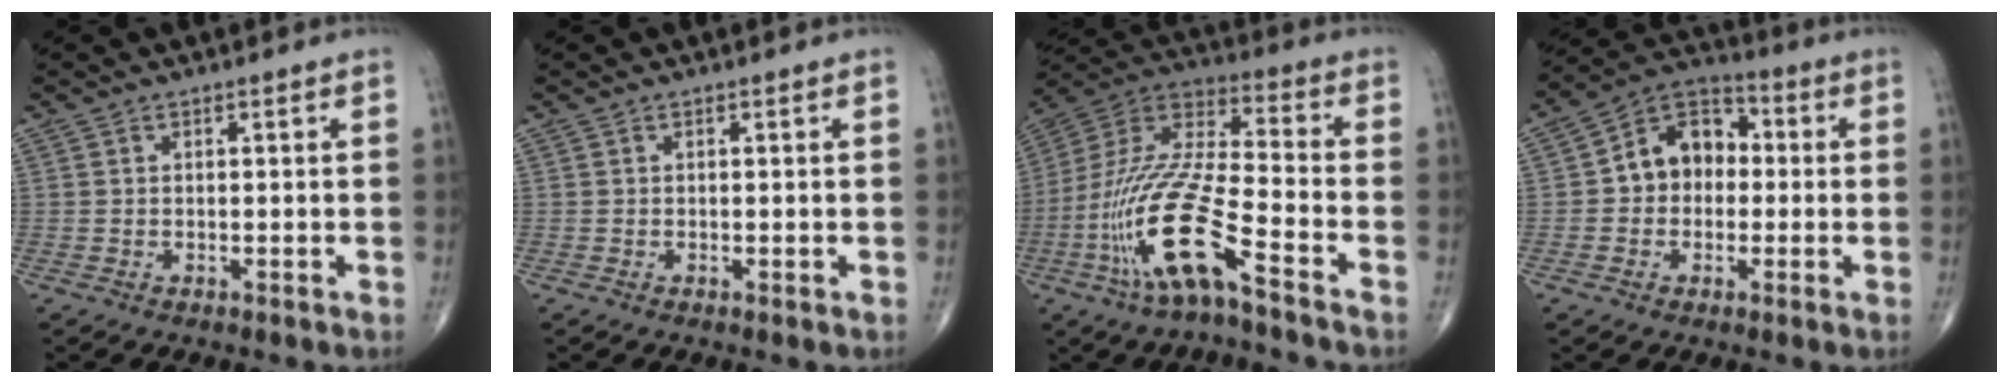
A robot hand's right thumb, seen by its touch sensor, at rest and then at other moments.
{"total": 0.0}
{"total": 19.2, "force": [-8.9, 4.1, 16.5], "torque": [-0.368, 0.041, -0.172]}
{"total": 11.0, "force": [0.3, 8.4, 7.0], "torque": [-0.079, 0.034, -0.010]}